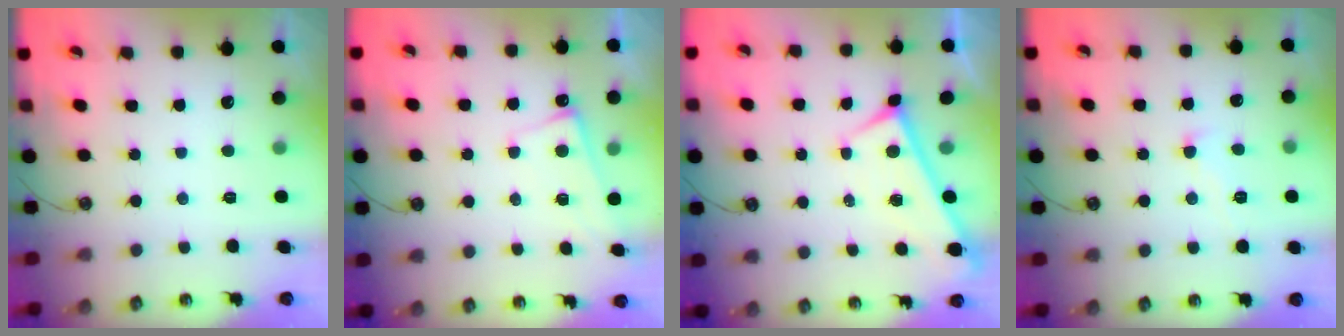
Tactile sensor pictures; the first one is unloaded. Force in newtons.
{"total": 2.2, "press": 2.1, "slide": 0.4}
{"total": 0.0}
{"total": 3.1, "press": 3.0, "slide": 0.5}